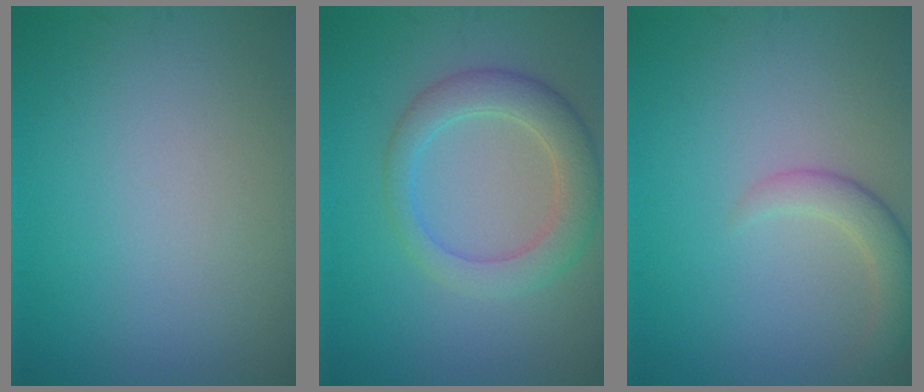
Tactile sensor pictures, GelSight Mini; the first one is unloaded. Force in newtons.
{"total": 4.4, "press": 4.4, "slide": 0.4}
{"total": 2.7, "press": 2.7, "slide": 0.2}